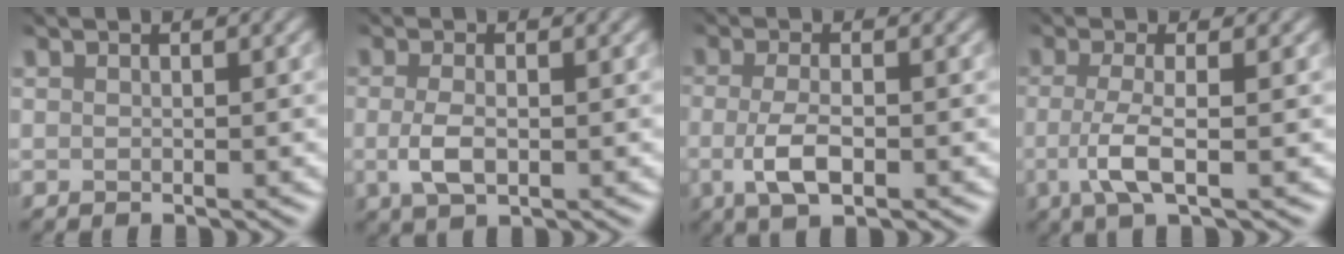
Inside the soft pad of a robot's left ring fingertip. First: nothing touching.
{"total": 2.3, "force": [-1.0, 0.6, 2.0], "torque": [-0.050, -0.002, -0.007]}
{"total": 3.5, "force": [-1.6, 0.9, 2.9], "torque": [-0.064, -0.007, -0.021]}
{"total": 3.6, "force": [-1.5, 0.8, 3.1], "torque": [-0.067, -0.008, -0.022]}